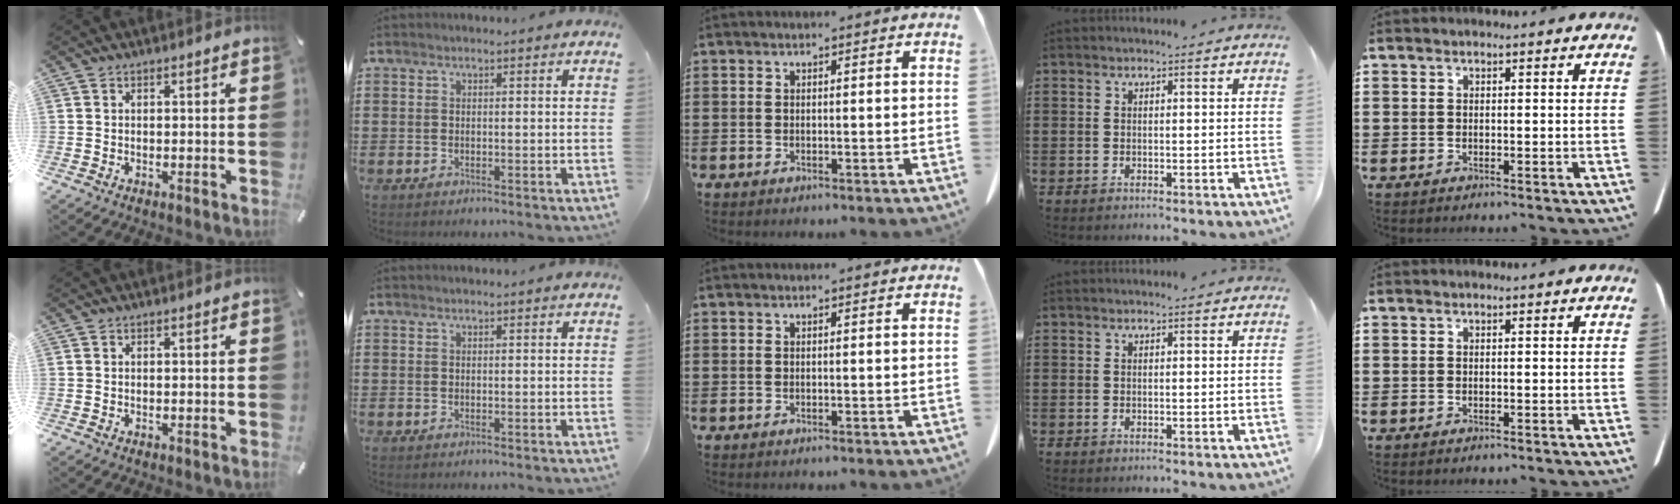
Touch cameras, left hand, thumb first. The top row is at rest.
{}